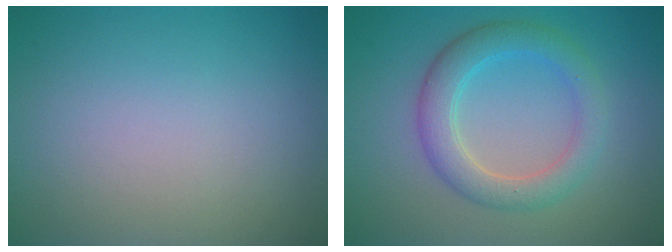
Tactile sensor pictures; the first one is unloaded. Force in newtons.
{"total": 4.1, "press": 4.1, "slide": 0.3}